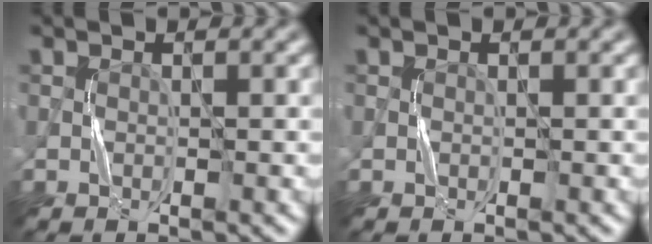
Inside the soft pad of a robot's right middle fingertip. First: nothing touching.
{"total": 0.0}